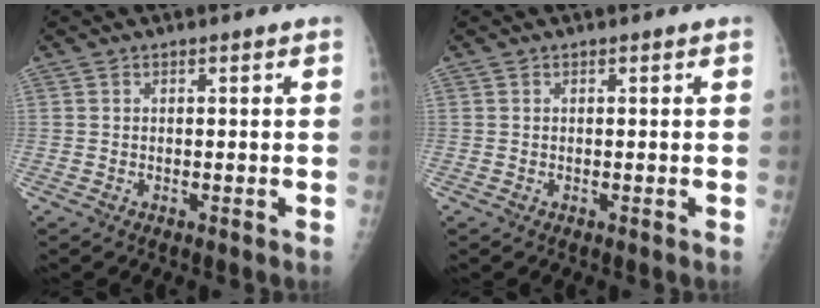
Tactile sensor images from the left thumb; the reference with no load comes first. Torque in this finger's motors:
{"motor_torque": [0.00, 0.00, -0.03, 0.03, 0.00]}